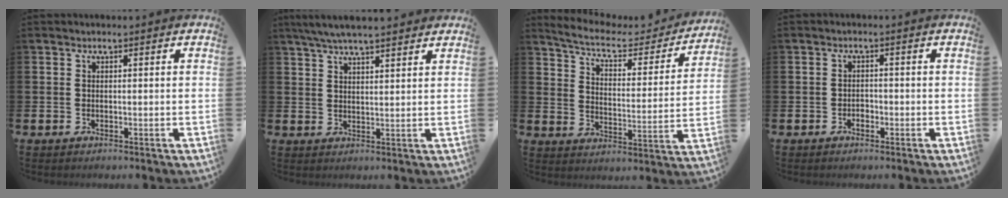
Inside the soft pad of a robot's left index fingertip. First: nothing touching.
{"total": 5.5, "force": [5.0, 0.7, 2.2], "torque": [-0.052, -0.010, 0.092]}
{"total": 7.0, "force": [6.1, 2.0, 2.8], "torque": [-0.070, -0.045, 0.096]}
{"total": 1.2, "force": [-0.7, 0.9, 0.4], "torque": [-0.004, -0.002, -0.016]}